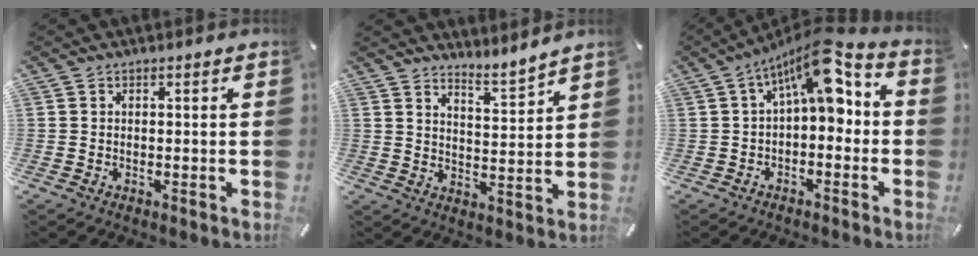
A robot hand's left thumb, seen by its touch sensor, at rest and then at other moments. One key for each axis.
{"total": 5.5, "fx": 5.4, "fy": 1.1, "fz": 0.8, "tx": -0.016, "ty": -0.052, "tz": 0.094}
{"total": 11.1, "fx": 4.2, "fy": 4.9, "fz": 9.0, "tx": -0.145, "ty": -0.027, "tz": 0.071}